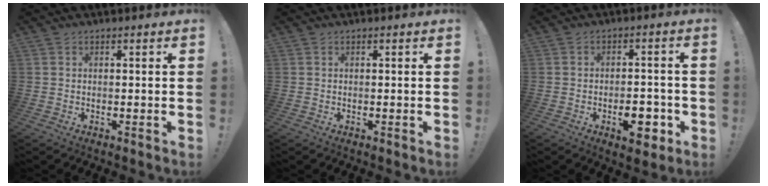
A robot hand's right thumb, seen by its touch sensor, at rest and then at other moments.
{"total": 0.0}
{"total": 8.8, "force": [-3.5, 5.0, 6.4], "torque": [-0.069, 0.018, -0.051]}